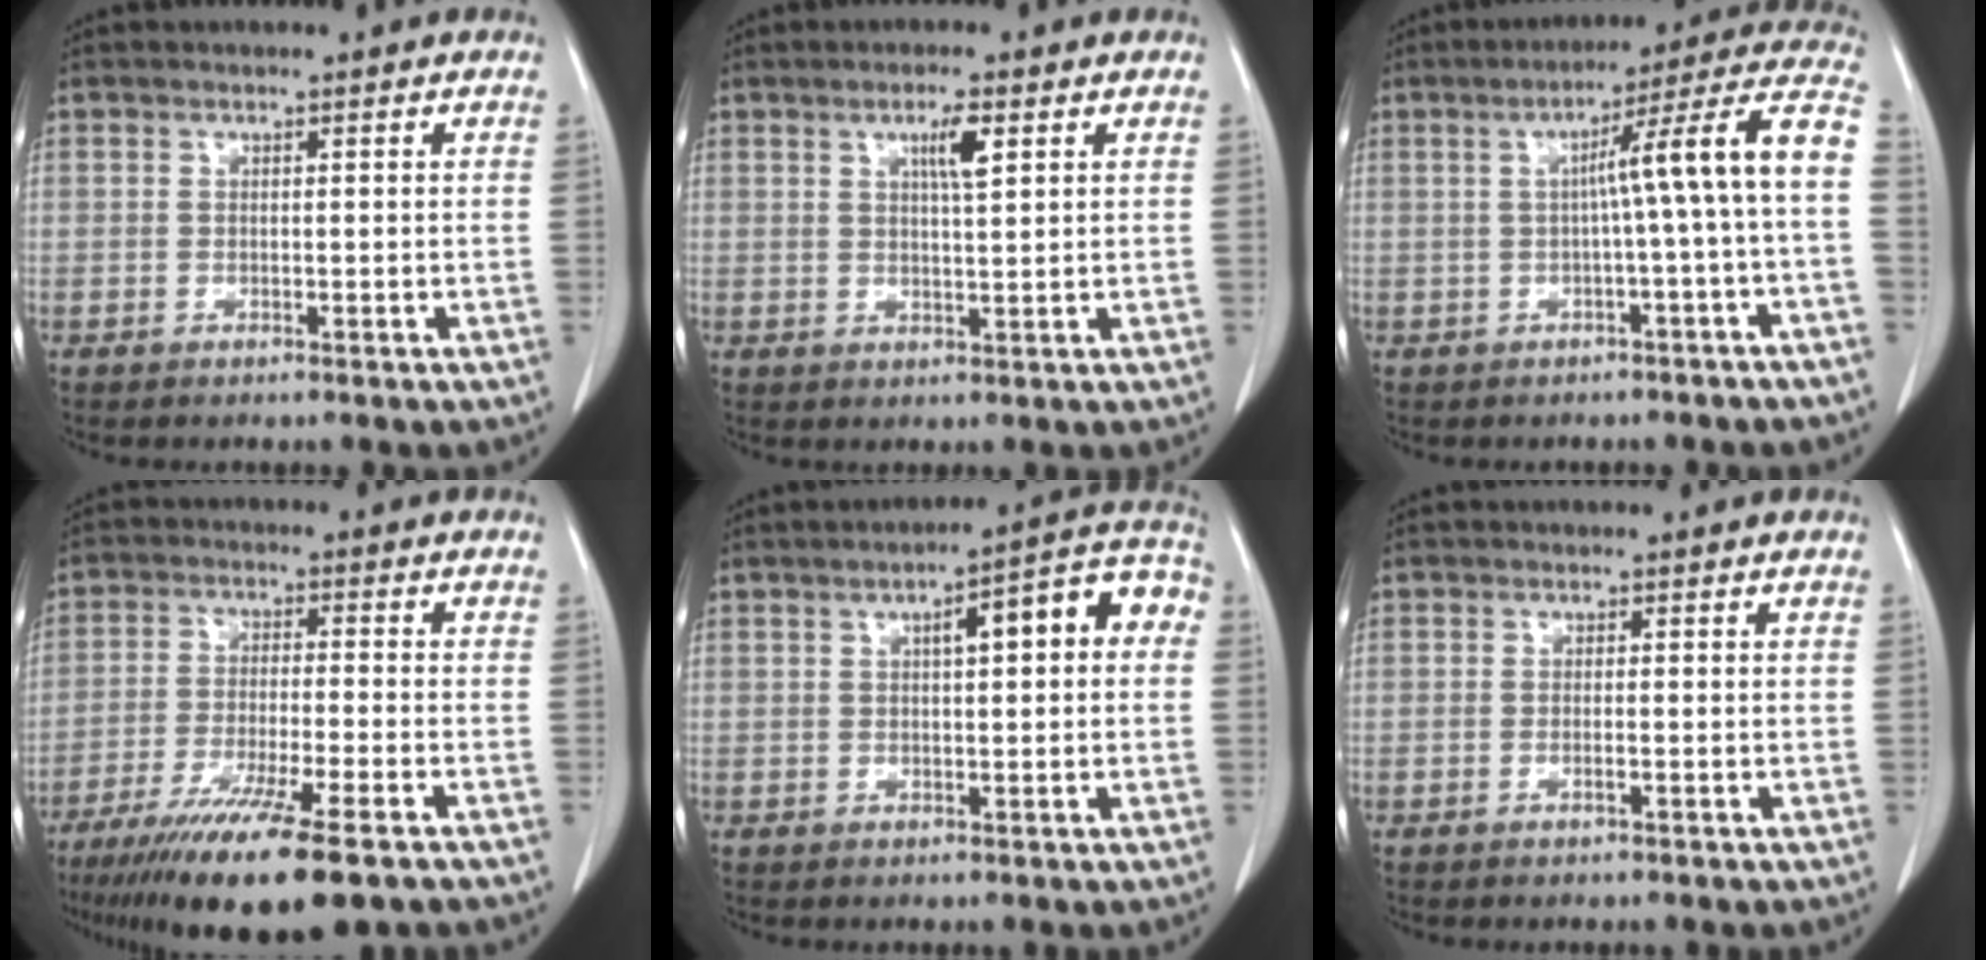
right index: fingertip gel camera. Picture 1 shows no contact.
{"total": 3.8, "force": [1.7, 0.3, 3.4], "torque": [-0.056, -0.001, 0.028]}
{"total": 11.2, "force": [-0.6, -1.6, 11.0], "torque": [-0.142, 0.029, -0.013]}
{"total": 15.9, "force": [-11.1, 1.2, 11.3], "torque": [-0.184, -0.045, -0.181]}
{"total": 10.0, "force": [2.0, 2.4, 9.5], "torque": [-0.123, 0.042, 0.021]}
{"total": 0.9, "force": [-0.4, 0.0, 0.8], "torque": [-0.018, -0.001, -0.005]}